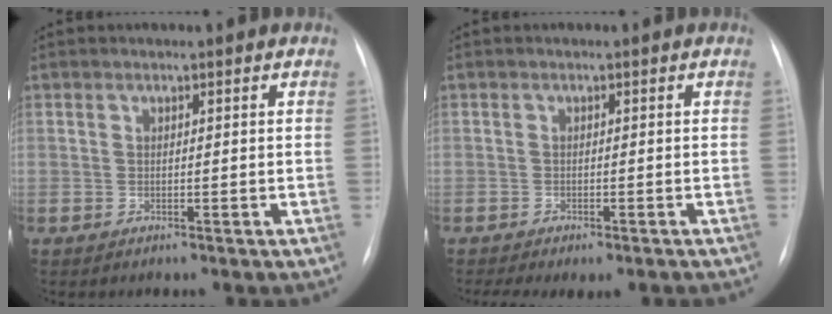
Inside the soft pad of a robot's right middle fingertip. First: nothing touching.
{"total": 7.6, "force": [-6.2, 2.2, 3.8], "torque": [-0.047, 0.004, -0.082]}